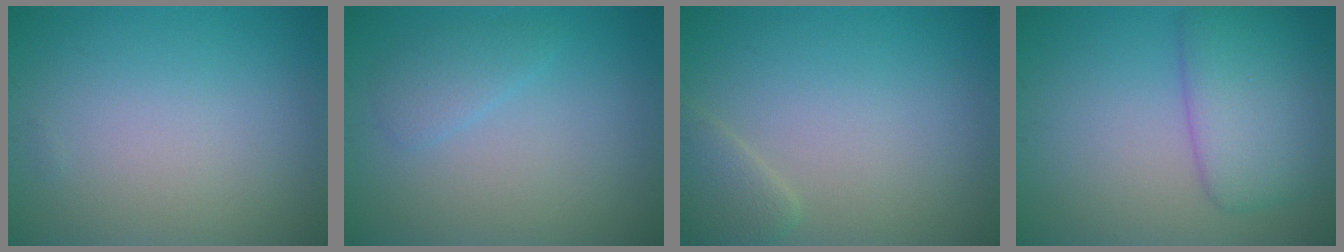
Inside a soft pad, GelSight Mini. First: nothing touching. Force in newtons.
{"total": 1.6, "press": 1.6, "slide": 0.2}
{"total": 2.0, "press": 2.0, "slide": 0.2}
{"total": 5.7, "press": 5.7, "slide": 0.2}